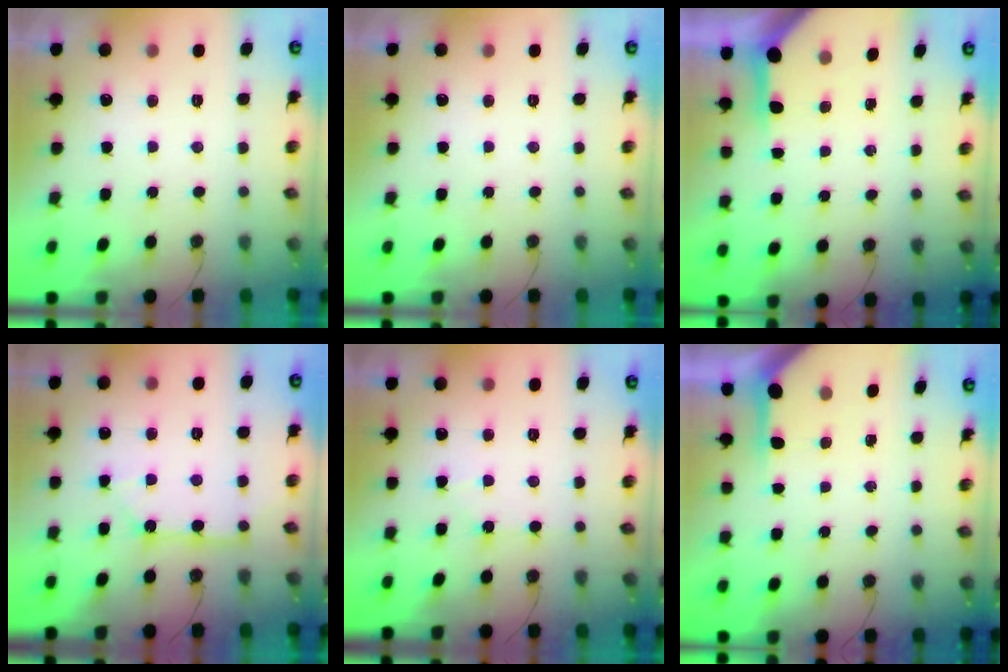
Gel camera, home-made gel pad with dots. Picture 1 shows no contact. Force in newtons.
{"total": 0.0}
{"total": 5.3, "press": 5.3, "slide": 0.5}
{"total": 7.4, "press": 7.4, "slide": 0.7}
{"total": 3.9, "press": 3.8, "slide": 0.7}
{"total": 3.9, "press": 3.9, "slide": 0.3}